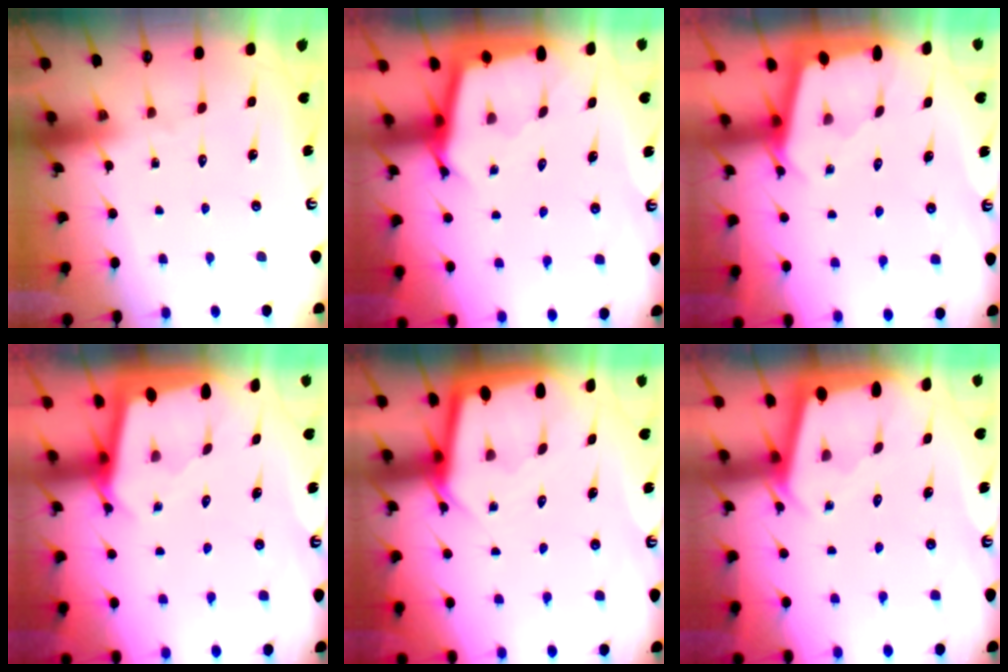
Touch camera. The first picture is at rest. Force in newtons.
{"total": 2.7, "press": 2.7, "slide": 0.1}
{"total": 1.8, "press": 1.8, "slide": 0.2}
{"total": 2.4, "press": 2.4, "slide": 0.1}
{"total": 3.0, "press": 3.0, "slide": 0.3}
{"total": 2.3, "press": 2.3, "slide": 0.1}